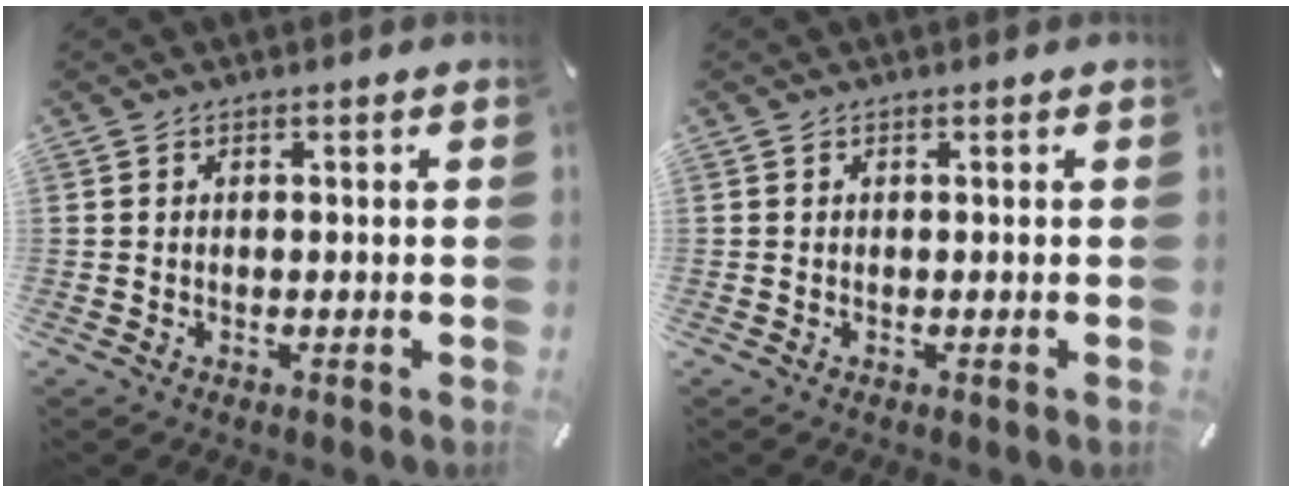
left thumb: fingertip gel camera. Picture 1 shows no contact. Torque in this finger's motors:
{"motor_torque": [0.05, 0.06, -0.06, -0.18, -0.07]}